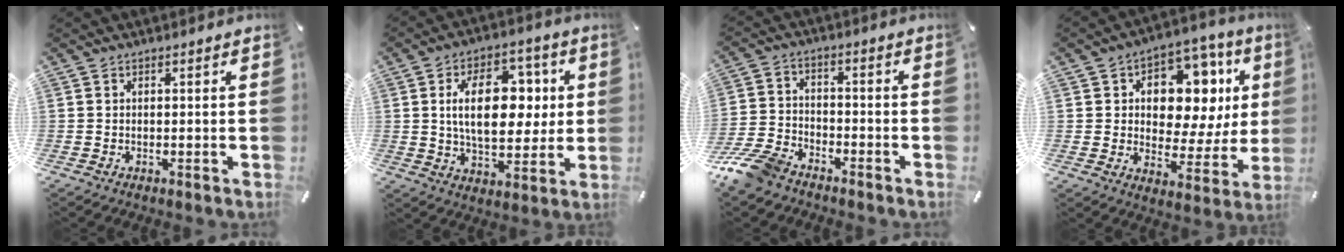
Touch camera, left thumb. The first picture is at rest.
{"total": 16.8, "force": [2.8, 10.2, 13.1], "torque": [-0.215, 0.003, 0.043]}
{"total": 9.8, "force": [-7.9, 4.3, 3.9], "torque": [-0.093, 0.033, -0.156]}
{"total": 14.8, "force": [5.8, 10.0, 9.2], "torque": [-0.116, -0.048, 0.099]}